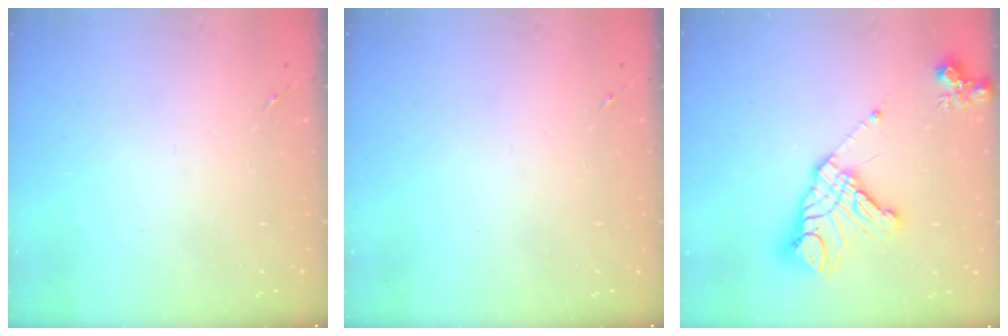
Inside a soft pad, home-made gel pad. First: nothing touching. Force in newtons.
{"total": 0.0}
{"total": 17.2, "press": 17.0, "slide": 2.4}